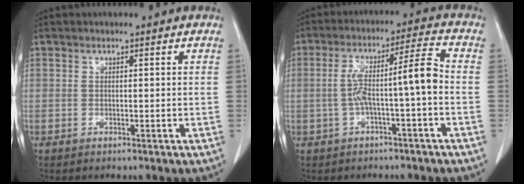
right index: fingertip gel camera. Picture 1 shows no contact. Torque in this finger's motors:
{"motor_torque": [0.48, 0.04, 0.27, 0.13]}